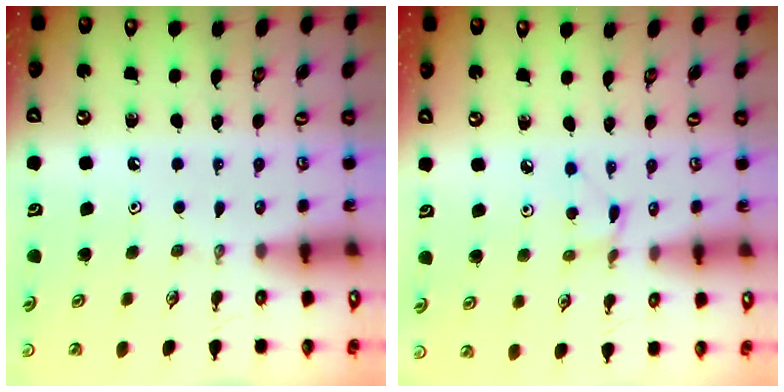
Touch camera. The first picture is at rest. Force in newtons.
{"total": 1.4, "press": 1.4, "slide": 0.2}